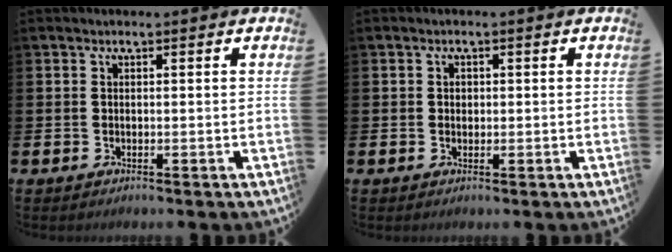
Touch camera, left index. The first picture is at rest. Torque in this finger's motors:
{"motor_torque": [-0.16, 0.10, -0.05, -0.01]}